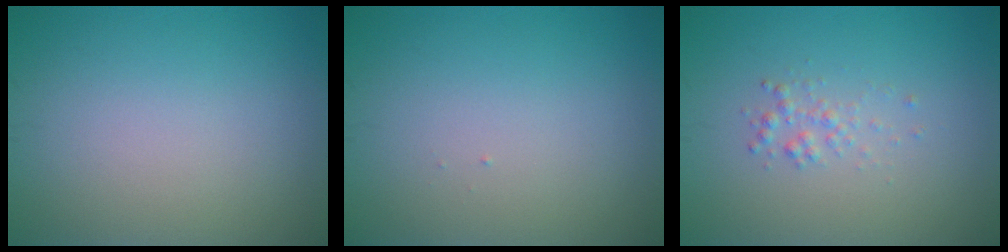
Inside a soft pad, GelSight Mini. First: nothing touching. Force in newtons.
{"total": 0.0}
{"total": 1.1, "press": 1.1, "slide": 0.1}